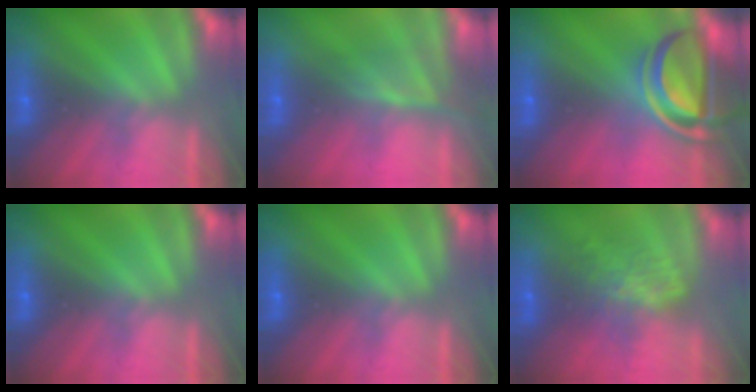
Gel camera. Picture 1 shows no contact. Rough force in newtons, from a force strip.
{"total": 4.2}
{"total": 7.1}
{"total": 0.0}
{"total": 0.0}
{"total": 10.4}